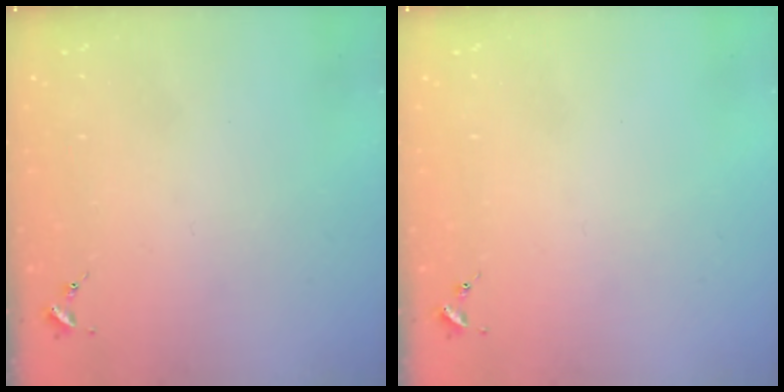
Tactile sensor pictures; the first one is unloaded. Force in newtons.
{"total": 0.0}